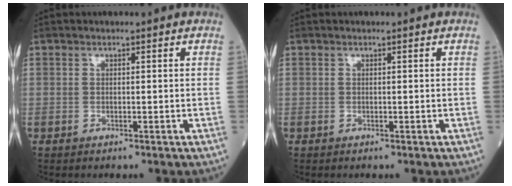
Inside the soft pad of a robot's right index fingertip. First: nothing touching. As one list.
[{"total": 0.0}]